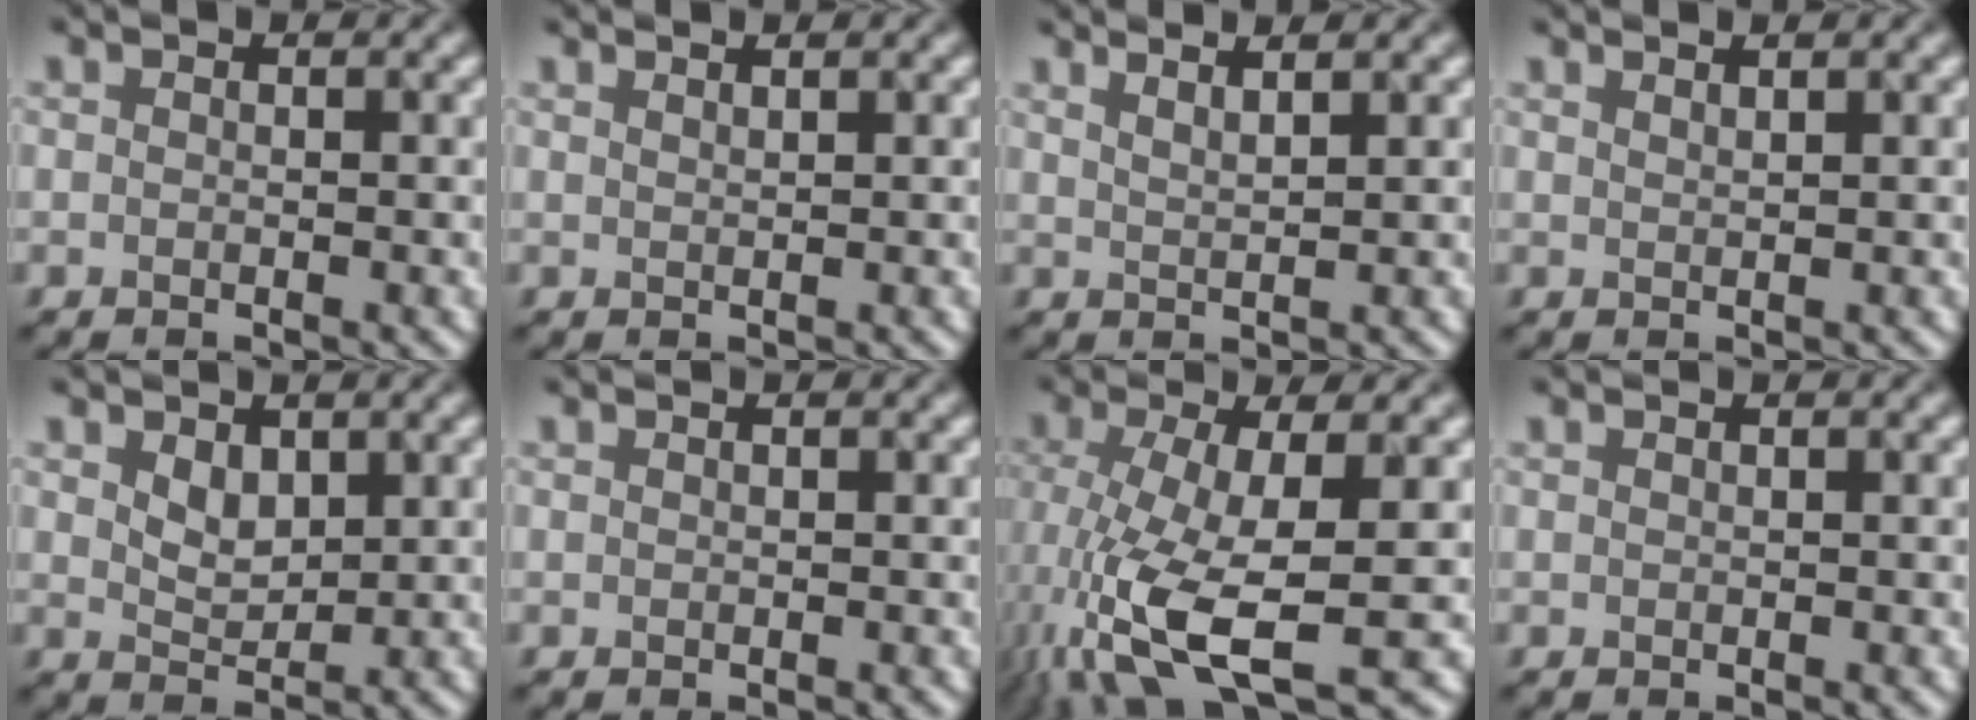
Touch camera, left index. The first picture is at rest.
{"total": 1.0, "force": [0.8, 0.2, 0.5], "torque": [0.001, 0.001, 0.007]}
{"total": 3.0, "force": [2.2, 0.9, 1.8], "torque": [-0.001, 0.014, 0.009]}
{"total": 1.3, "force": [1.0, 0.4, 0.7], "torque": [0.001, 0.002, 0.008]}
{"total": 2.1, "force": [1.0, 1.3, 1.3], "torque": [-0.025, -0.006, 0.024]}
{"total": 0.0}
{"total": 10.9, "force": [-3.2, 3.7, 9.7], "torque": [-0.217, -0.023, -0.056]}
{"total": 0.0}